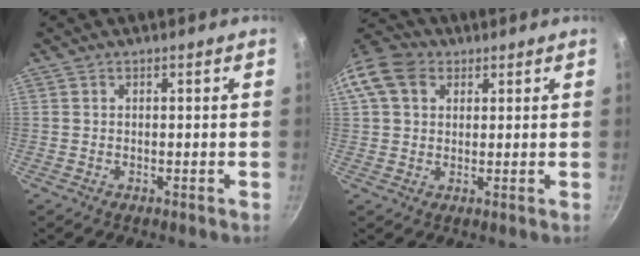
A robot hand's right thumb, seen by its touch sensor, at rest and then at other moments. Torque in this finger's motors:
{"motor_torque": [0.17, 0.17, 0.47, -0.41, 0.25]}